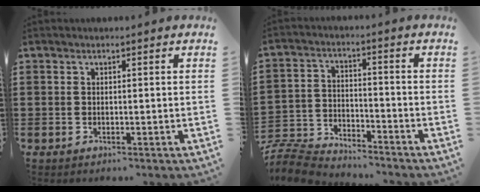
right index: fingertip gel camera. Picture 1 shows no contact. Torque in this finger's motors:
{"motor_torque": [-2.14, 0.00, -1.05, -0.21]}